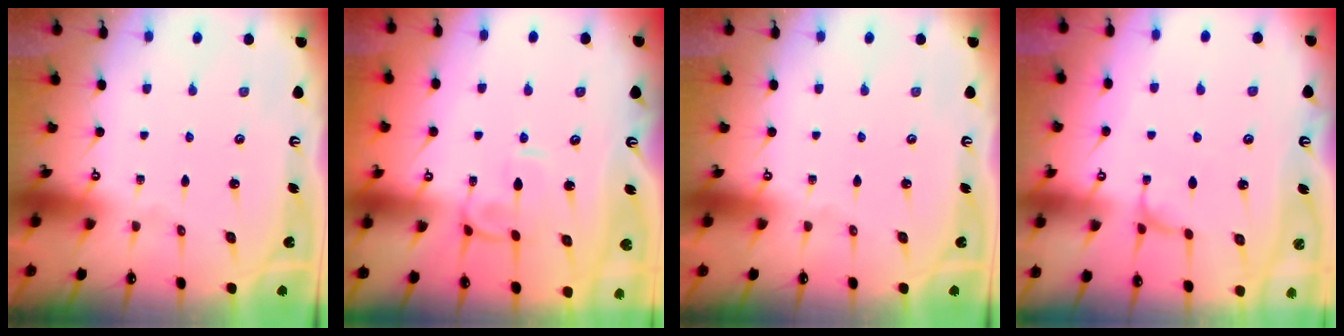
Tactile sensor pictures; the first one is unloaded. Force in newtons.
{"total": 0.7, "press": 0.2, "slide": 0.7}
{"total": 0.0}
{"total": 2.1, "press": 2.0, "slide": 0.3}